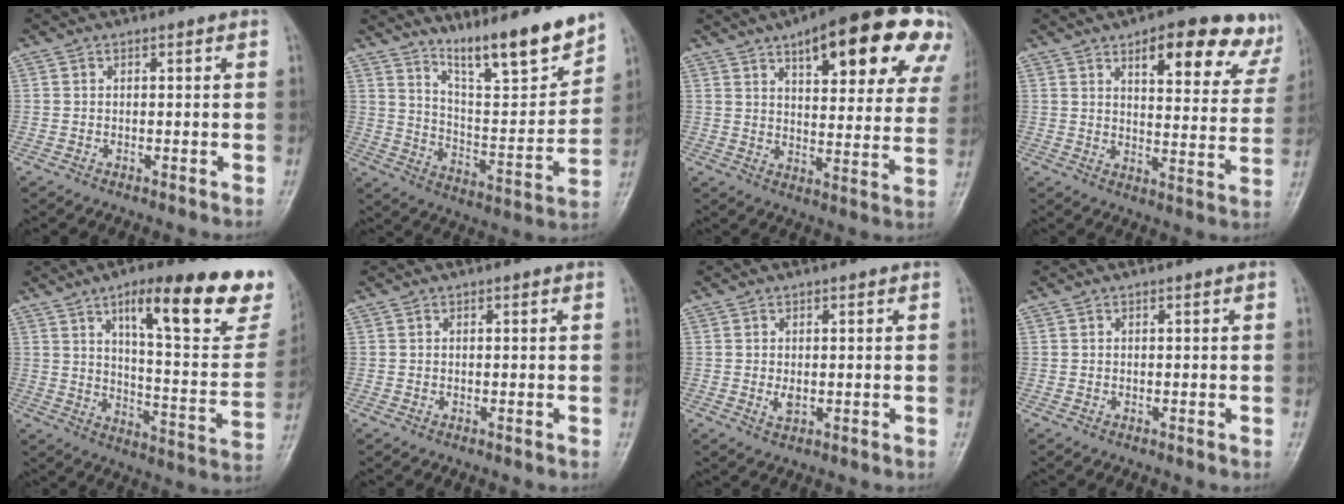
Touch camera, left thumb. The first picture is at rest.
{"total": 15.4, "force": [12.3, 2.3, 8.9], "torque": [-0.115, -0.084, 0.213]}
{"total": 23.6, "force": [12.3, 8.5, 18.3], "torque": [-0.202, -0.015, 0.162]}
{"total": 17.4, "force": [10.8, 6.5, 12.0], "torque": [-0.103, -0.044, 0.132]}
{"total": 23.8, "force": [14.7, 7.0, 17.4], "torque": [-0.190, -0.059, 0.212]}
{"total": 0.0}
{"total": 1.8, "force": [0.1, 1.1, 1.4], "torque": [-0.023, -0.005, 0.004]}
{"total": 0.0}